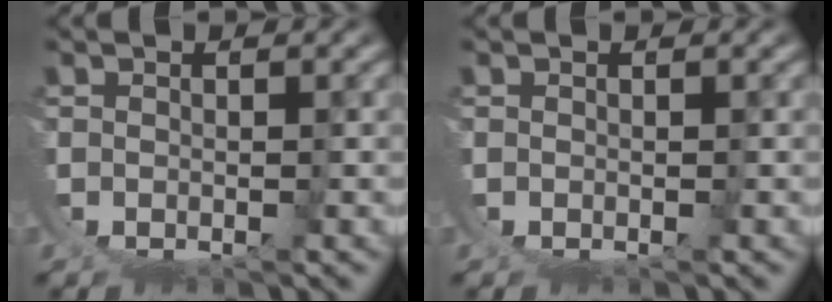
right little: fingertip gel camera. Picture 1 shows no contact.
{"total": 0.0}